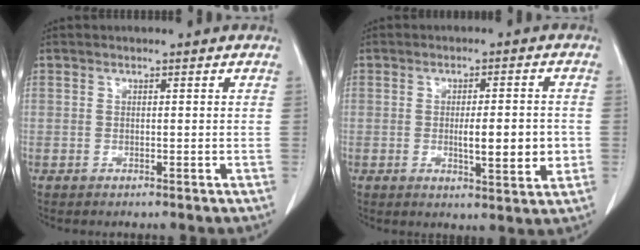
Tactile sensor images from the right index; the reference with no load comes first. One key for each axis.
{"total": 7.0, "fx": -0.9, "fy": 1.4, "fz": 6.8, "tx": -0.104, "ty": -0.008, "tz": -0.010}